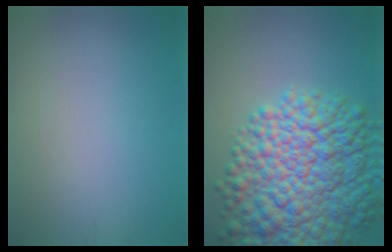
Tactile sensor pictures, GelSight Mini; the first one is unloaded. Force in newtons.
{"total": 12.4, "press": 12.4, "slide": 0.5}